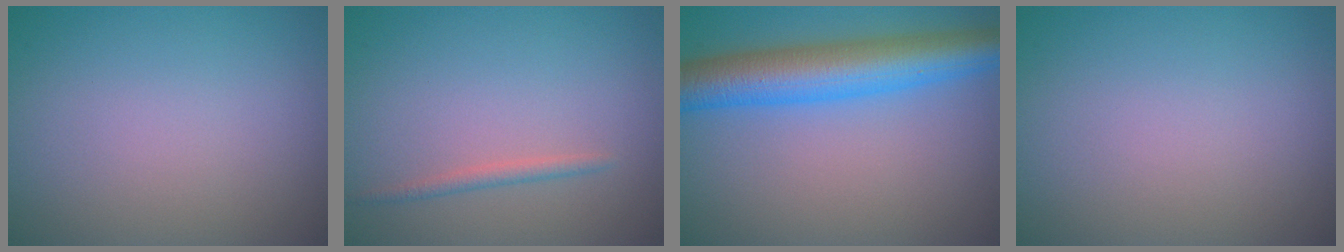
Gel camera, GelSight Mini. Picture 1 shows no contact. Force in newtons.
{"total": 1.1, "press": 1.1, "slide": 0.0}
{"total": 7.9, "press": 7.9, "slide": 0.4}
{"total": 0.0}